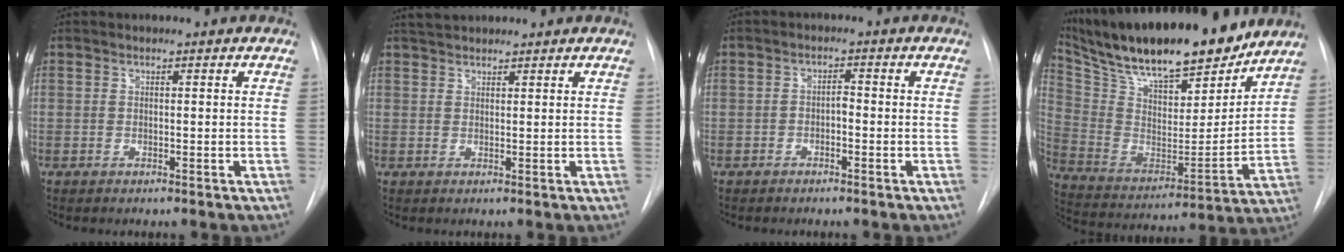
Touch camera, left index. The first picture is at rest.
{"total": 3.4, "force": [3.2, 0.8, 0.9], "torque": [-0.016, 0.028, 0.056]}
{"total": 1.7, "force": [-0.8, 0.7, 1.3], "torque": [-0.017, 0.006, -0.016]}
{"total": 26.4, "force": [22.1, 6.0, 13.1], "torque": [-0.248, -0.005, 0.354]}